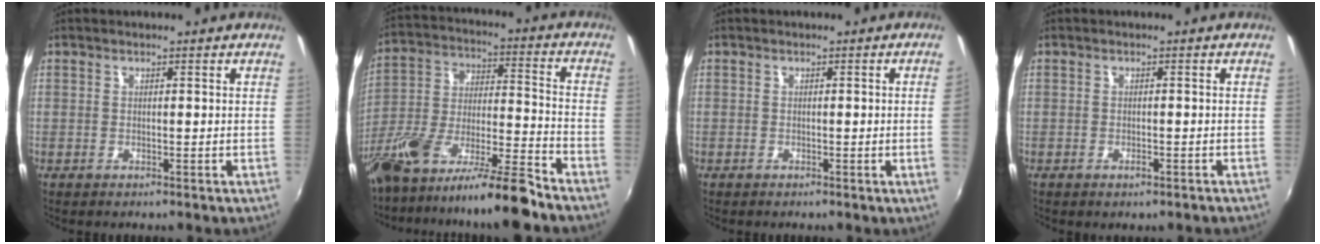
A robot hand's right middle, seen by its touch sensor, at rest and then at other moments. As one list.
[{"total": 16.8, "force": [-12.8, 1.6, 10.7], "torque": [-0.205, -0.026, -0.231]}, {"total": 1.5, "force": [-0.1, -0.9, 1.2], "torque": [-0.010, -0.010, 0.001]}, {"total": 1.5, "force": [-1.0, 0.8, 0.8], "torque": [-0.014, -0.003, -0.013]}]